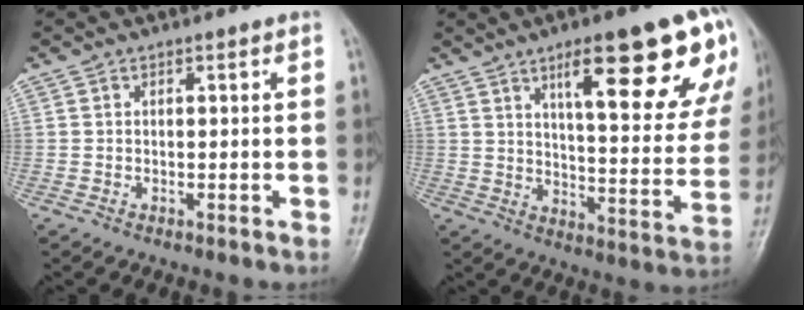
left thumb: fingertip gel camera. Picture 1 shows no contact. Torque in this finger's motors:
{"motor_torque": [2.61, 2.39, 1.90, -0.87, 0.20]}